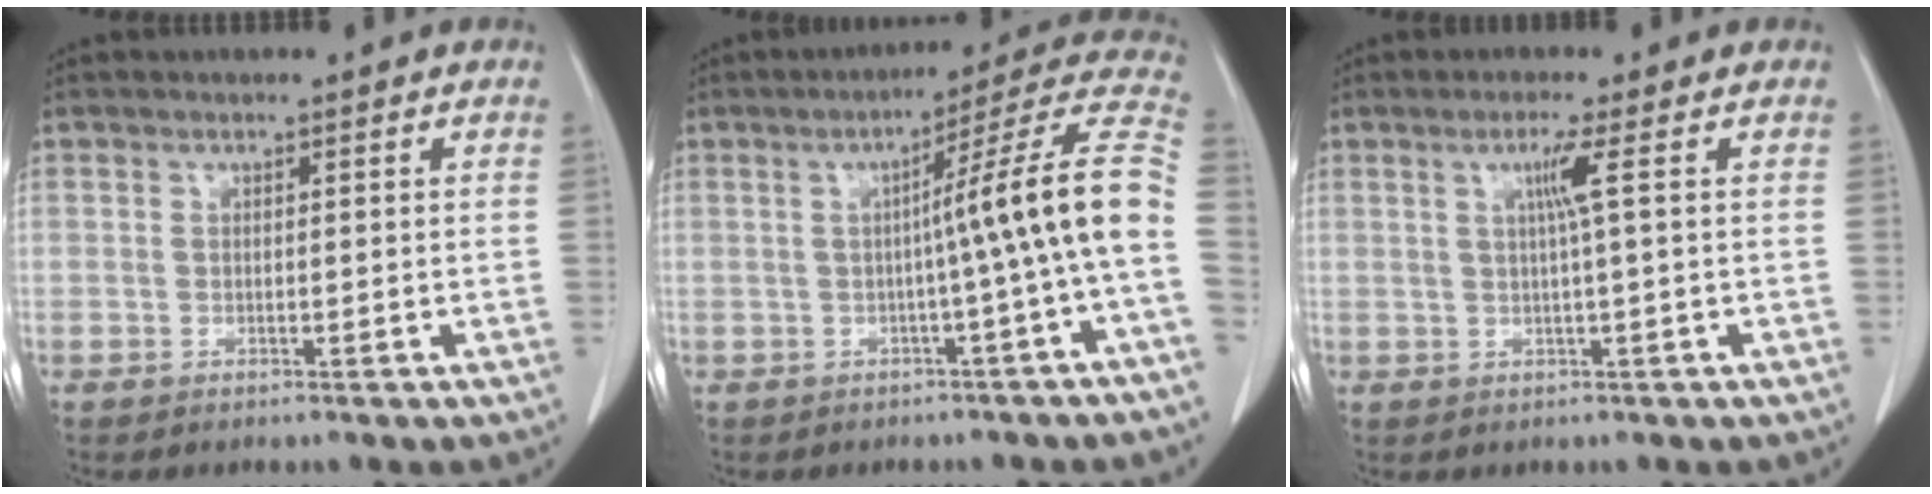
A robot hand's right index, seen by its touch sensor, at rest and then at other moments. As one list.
[{"total": 12.8, "force": [-1.4, -2.2, 12.5], "torque": [-0.157, 0.026, -0.027]}, {"total": 3.1, "force": [0.8, -0.9, 2.9], "torque": [-0.059, 0.000, 0.015]}]